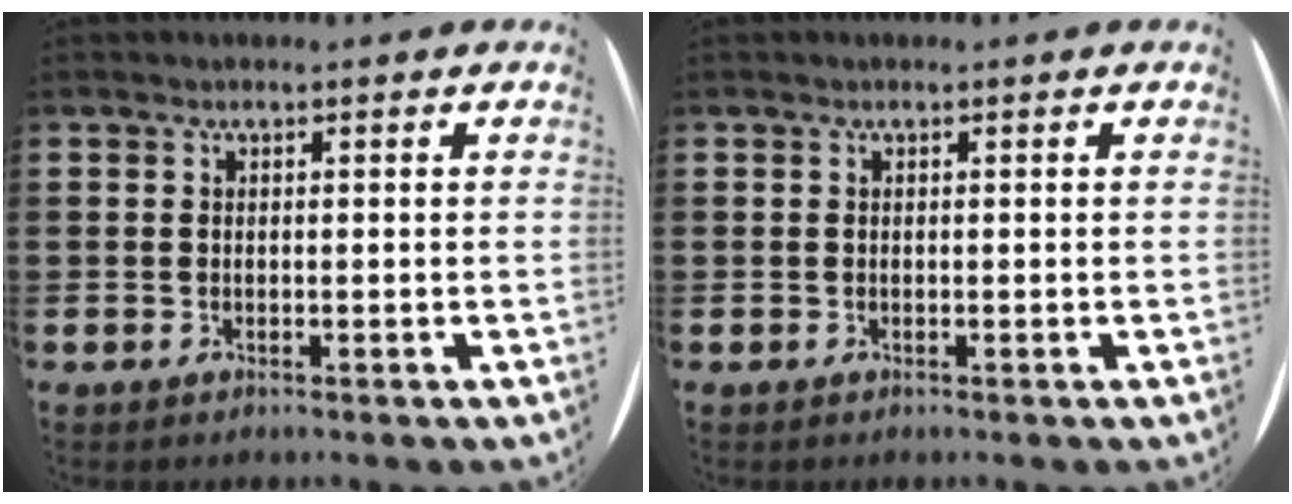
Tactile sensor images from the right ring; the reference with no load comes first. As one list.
[{"total": 0.0}]